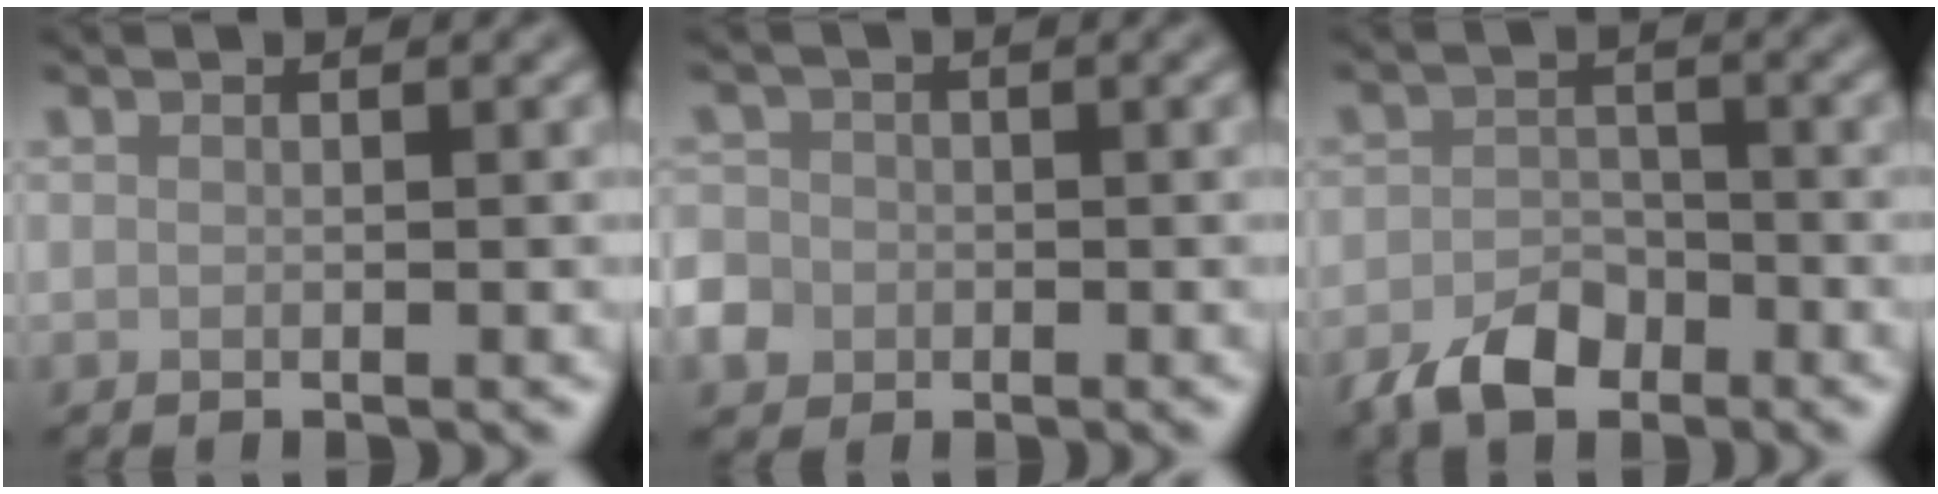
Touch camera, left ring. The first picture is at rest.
{"total": 3.8, "force": [-1.8, 3.2, 1.0], "torque": [-0.011, -0.006, -0.041]}
{"total": 4.3, "force": [-2.9, 2.4, 2.1], "torque": [-0.034, -0.002, -0.060]}